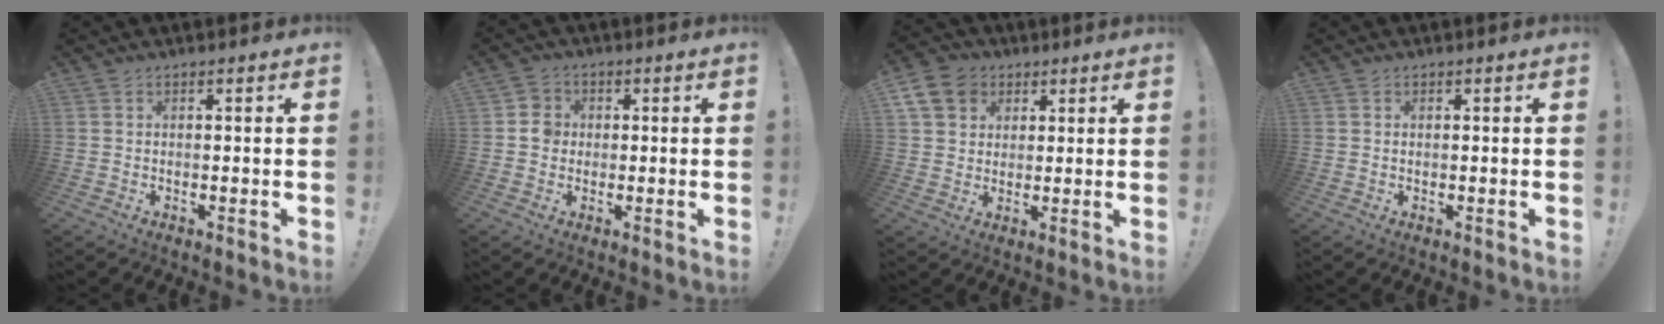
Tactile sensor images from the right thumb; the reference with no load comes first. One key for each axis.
{"total": 4.8, "fx": -0.4, "fy": 4.5, "fz": 1.5, "tx": -0.011, "ty": 0.010, "tz": -0.009}
{"total": 9.9, "fx": 4.2, "fy": 8.1, "fz": 3.9, "tx": -0.071, "ty": -0.018, "tz": 0.087}
{"total": 0.0}